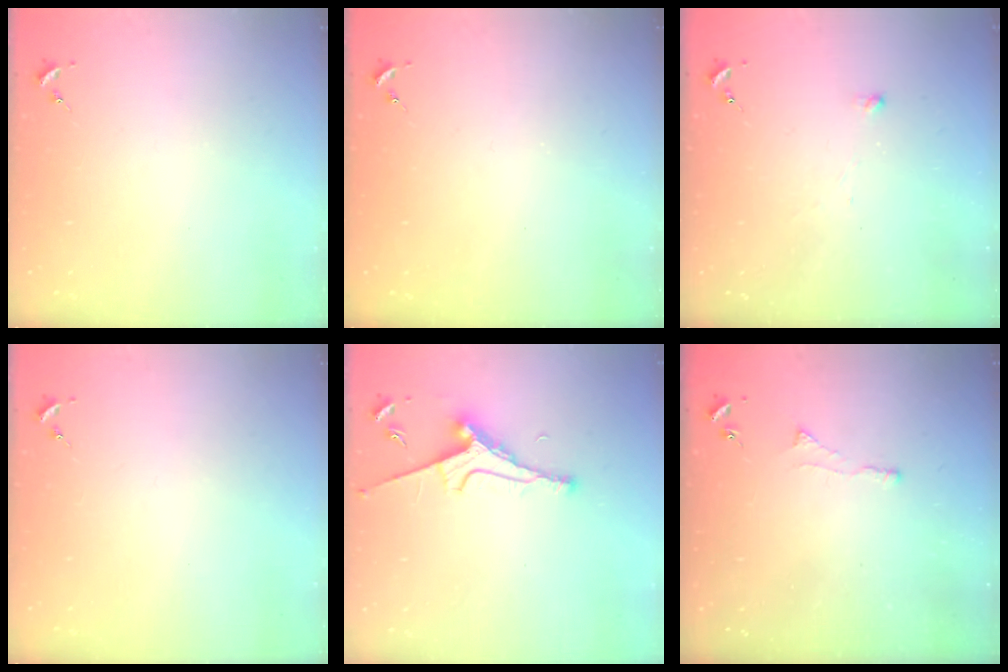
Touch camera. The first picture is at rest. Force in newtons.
{"total": 0.7, "press": 0.7, "slide": 0.1}
{"total": 2.5, "press": 2.5, "slide": 0.5}
{"total": 0.0}
{"total": 9.1, "press": 9.0, "slide": 1.2}
{"total": 3.1, "press": 3.1, "slide": 0.6}